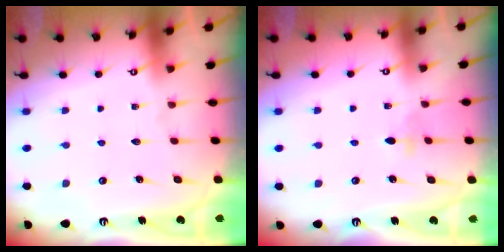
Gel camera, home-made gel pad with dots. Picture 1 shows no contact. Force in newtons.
{"total": 3.0, "press": 2.9, "slide": 0.6}